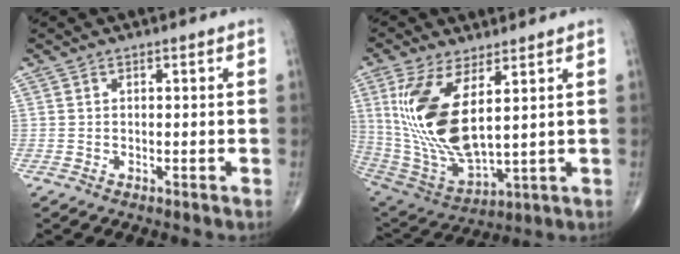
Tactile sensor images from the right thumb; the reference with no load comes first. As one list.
[{"total": 17.4, "force": [4.7, 7.1, 15.2], "torque": [-0.314, -0.032, 0.109]}]